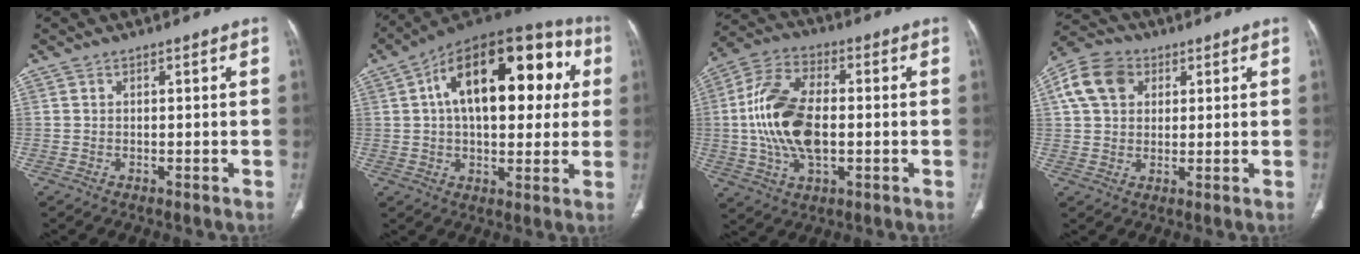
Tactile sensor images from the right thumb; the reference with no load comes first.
{"total": 26.0, "force": [6.1, 13.4, 21.4], "torque": [-0.299, 0.036, 0.085]}
{"total": 16.5, "force": [-0.4, 8.9, 13.9], "torque": [-0.278, 0.014, -0.010]}
{"total": 10.2, "force": [3.5, 7.7, 5.8], "torque": [-0.099, 0.010, 0.058]}